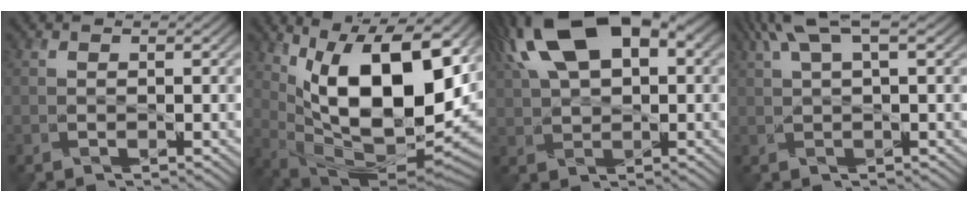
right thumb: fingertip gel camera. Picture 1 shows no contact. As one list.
[{"total": 18.1, "force": [5.3, 8.3, 15.3], "torque": [-0.241, 0.003, 0.101]}, {"total": 17.1, "force": [6.9, 8.8, 13.0], "torque": [-0.257, 0.041, 0.106]}, {"total": 5.6, "force": [2.7, 1.4, 4.7], "torque": [-0.098, 0.019, 0.053]}]